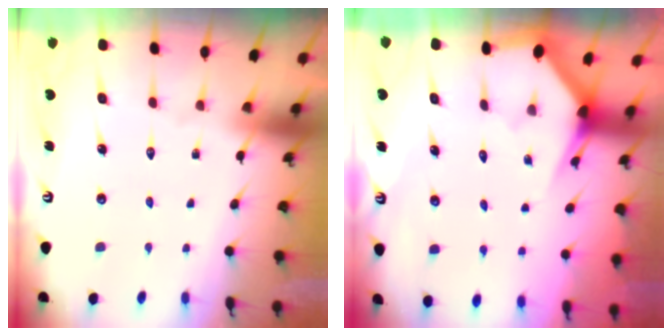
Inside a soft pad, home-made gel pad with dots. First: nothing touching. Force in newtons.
{"total": 2.7, "press": 2.7, "slide": 0.1}